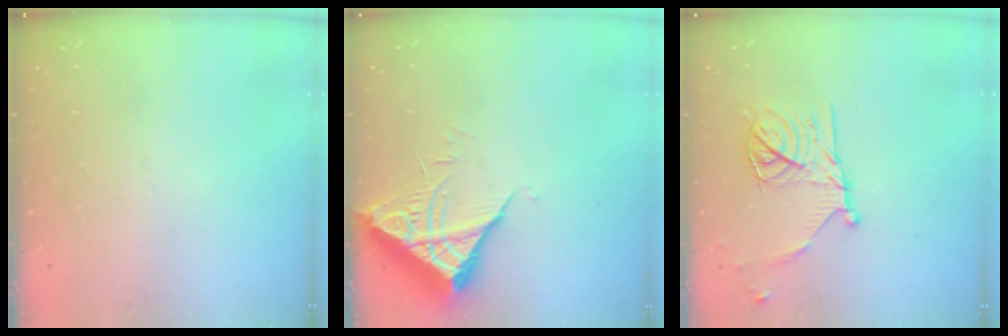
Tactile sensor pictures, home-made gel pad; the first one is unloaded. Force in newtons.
{"total": 7.0, "press": 7.0, "slide": 0.6}
{"total": 16.4, "press": 16.4, "slide": 0.9}